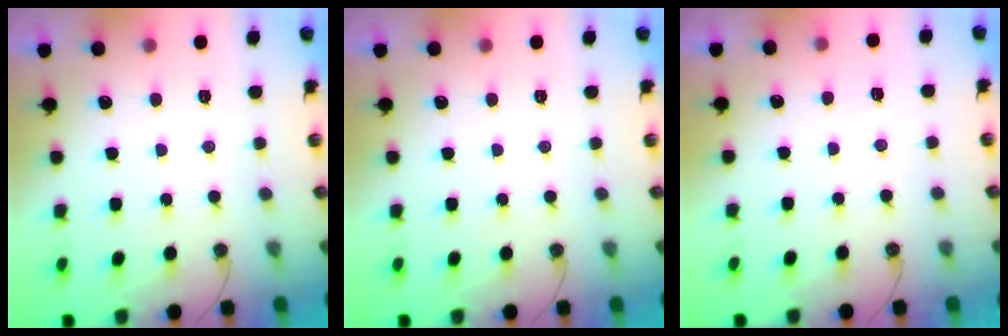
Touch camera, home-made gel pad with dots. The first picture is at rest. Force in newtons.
{"total": 0.0}
{"total": 5.1, "press": 5.0, "slide": 0.7}